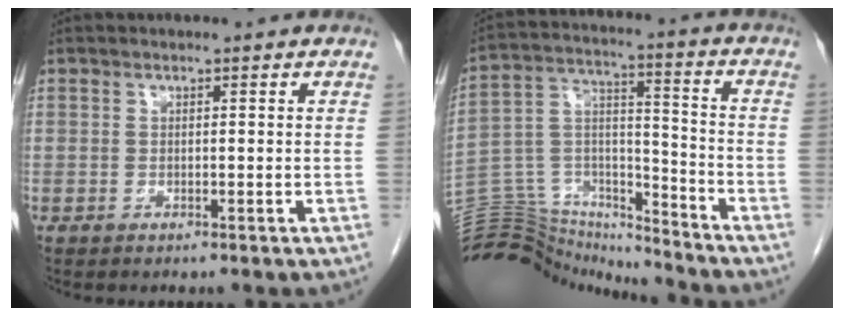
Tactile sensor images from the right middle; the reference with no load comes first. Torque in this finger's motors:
{"motor_torque": [-0.50, -0.67, -0.15, -0.01]}